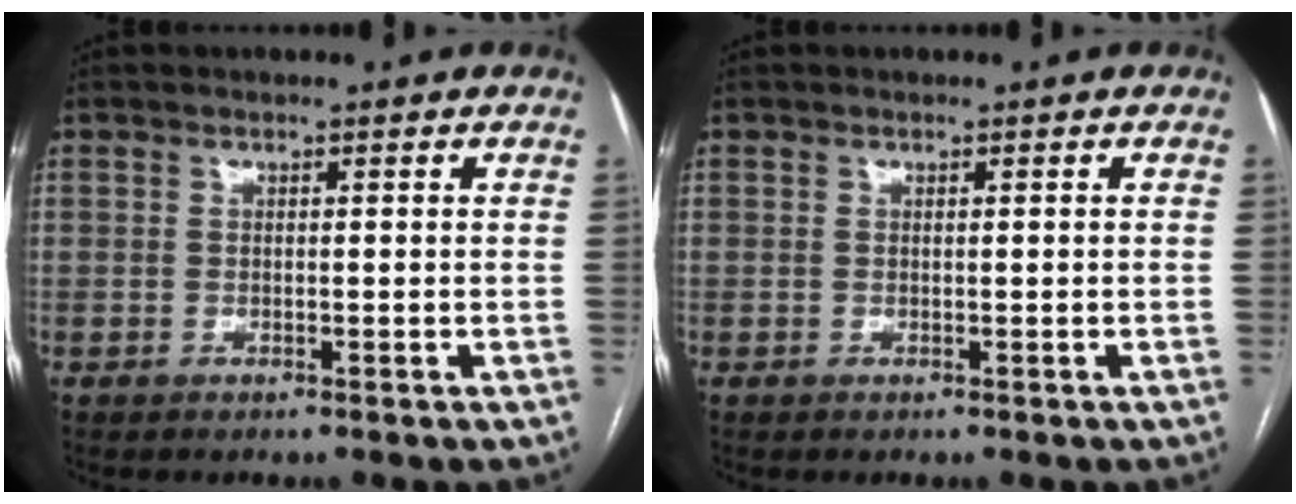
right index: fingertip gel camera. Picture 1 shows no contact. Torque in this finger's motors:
{"motor_torque": [-0.09, 0.02, 0.03, 0.01]}